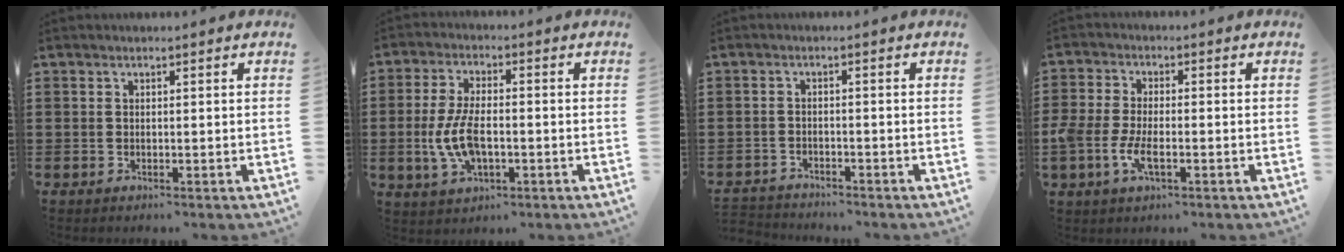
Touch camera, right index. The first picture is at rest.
{"total": 7.8, "force": [-1.4, 3.7, 6.7], "torque": [-0.158, -0.003, -0.032]}
{"total": 2.1, "force": [-2.1, 0.1, -0.2], "torque": [-0.005, -0.002, -0.046]}
{"total": 5.3, "force": [-1.7, 2.5, 4.3], "torque": [-0.110, -0.005, -0.039]}